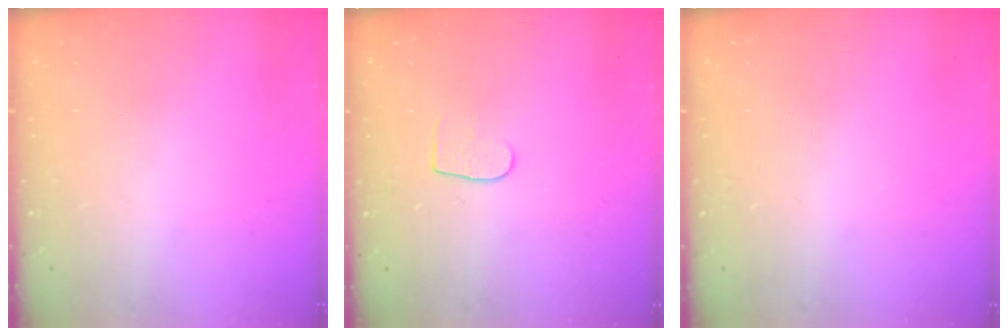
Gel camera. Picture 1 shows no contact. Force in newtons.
{"total": 4.3, "press": 4.3, "slide": 0.5}
{"total": 0.6, "press": 0.6, "slide": 0.2}